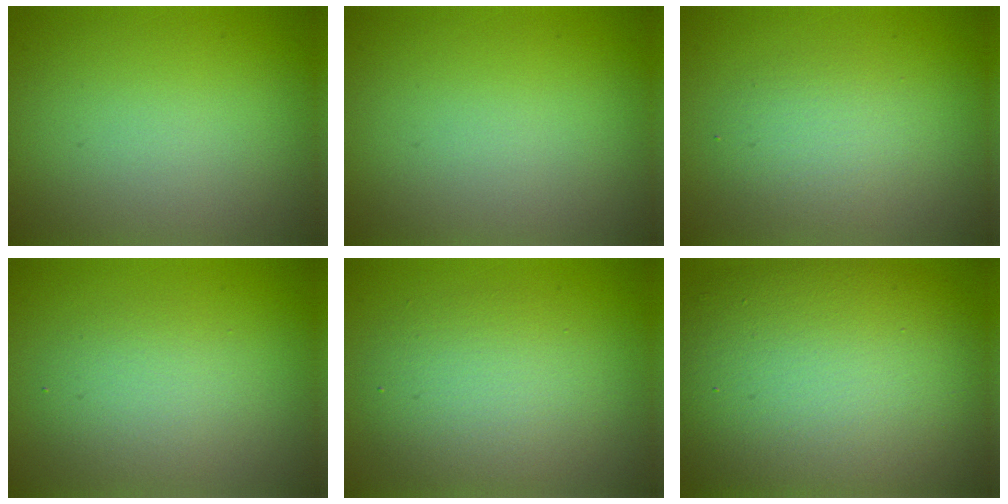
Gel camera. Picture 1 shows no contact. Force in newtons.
{"total": 0.0}
{"total": 2.5, "press": 2.5, "slide": 0.2}
{"total": 2.9, "press": 2.9, "slide": 0.2}
{"total": 4.4, "press": 4.4, "slide": 0.3}
{"total": 14.6, "press": 14.6, "slide": 0.5}